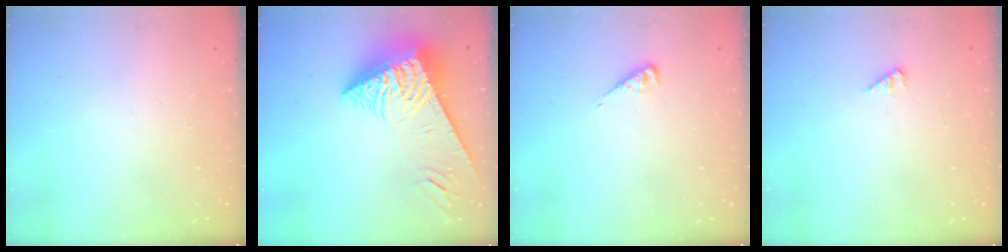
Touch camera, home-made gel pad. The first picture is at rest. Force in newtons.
{"total": 10.1, "press": 10.0, "slide": 1.4}
{"total": 4.2, "press": 4.1, "slide": 0.7}
{"total": 2.4, "press": 2.4, "slide": 0.2}